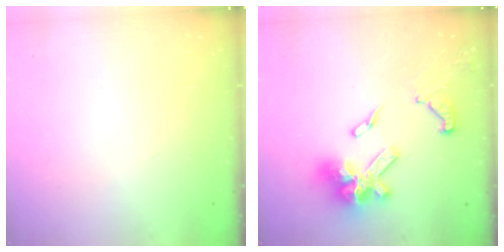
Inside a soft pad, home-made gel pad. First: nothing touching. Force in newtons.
{"total": 17.8, "press": 17.7, "slide": 1.7}